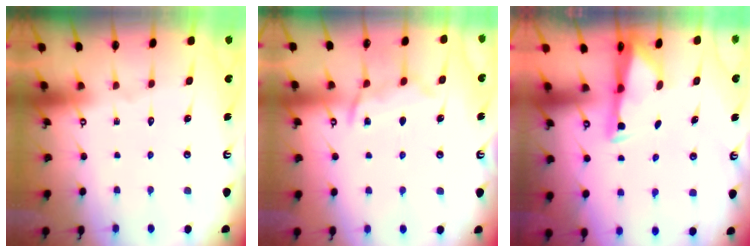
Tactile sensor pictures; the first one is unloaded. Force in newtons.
{"total": 10.2, "press": 10.1, "slide": 1.1}
{"total": 2.9, "press": 2.9, "slide": 0.4}